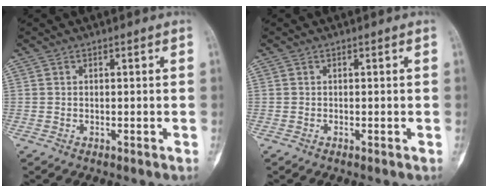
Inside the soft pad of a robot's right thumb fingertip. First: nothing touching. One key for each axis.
{"total": 0.0}